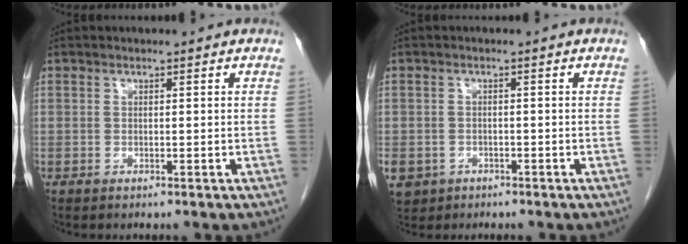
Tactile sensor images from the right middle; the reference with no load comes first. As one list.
[{"total": 6.7, "force": [-3.1, 5.6, 1.9], "torque": [-0.054, -0.002, -0.045]}]